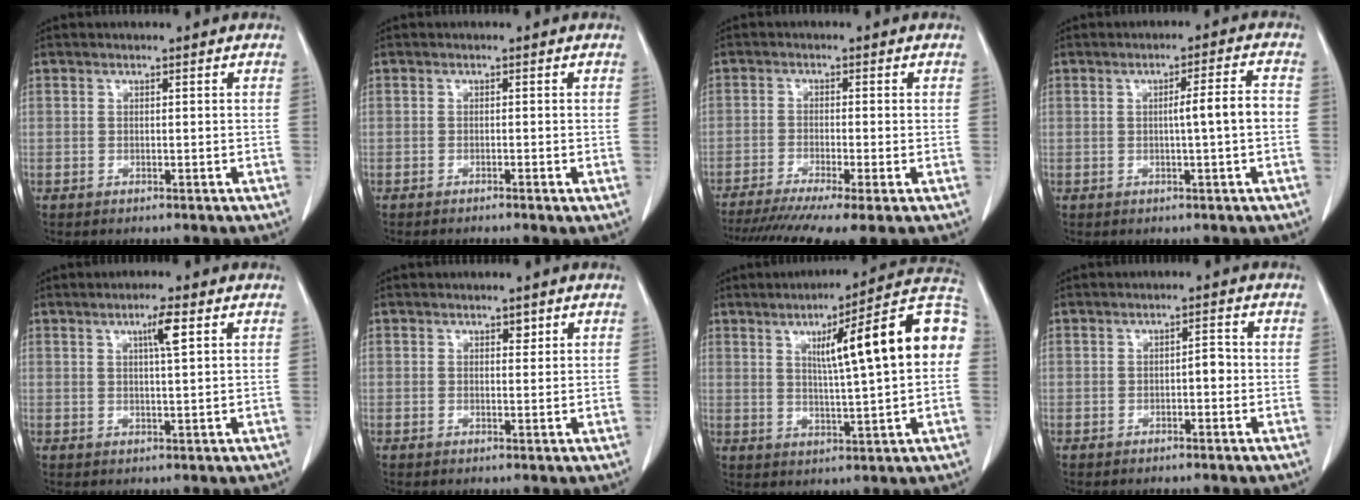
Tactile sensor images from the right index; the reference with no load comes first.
{"total": 1.2, "force": [-0.8, -0.1, 0.8], "torque": [-0.014, -0.001, -0.014]}
{"total": 11.4, "force": [-8.4, 0.4, 7.7], "torque": [-0.124, -0.021, -0.135]}
{"total": 4.6, "force": [-0.4, -0.4, 4.6], "torque": [-0.069, 0.008, -0.007]}
{"total": 3.4, "force": [1.5, -0.1, 3.1], "torque": [-0.055, -0.001, 0.024]}
{"total": 1.1, "force": [0.7, 0.5, 0.6], "torque": [-0.006, -0.004, 0.008]}
{"total": 16.8, "force": [3.4, 1.0, 16.4], "torque": [-0.225, 0.033, 0.041]}
{"total": 1.7, "force": [-0.4, 0.6, 1.5], "torque": [-0.017, 0.006, -0.008]}